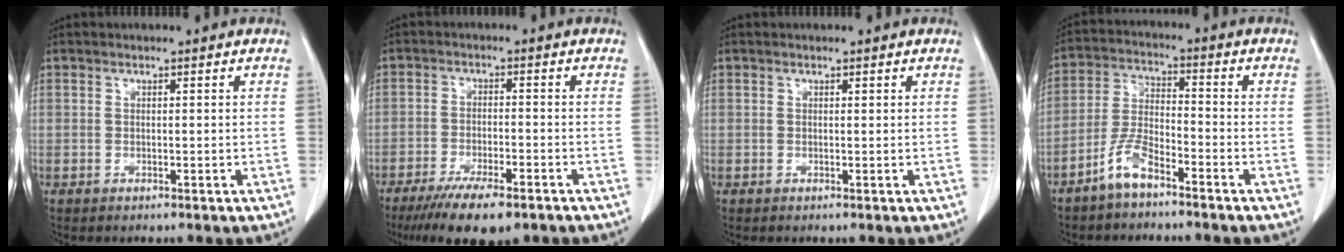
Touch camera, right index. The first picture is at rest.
{"total": 9.7, "force": [-6.9, 2.4, 6.3], "torque": [-0.102, -0.017, -0.109]}
{"total": 0.0}
{"total": 6.2, "force": [-4.5, 1.6, 3.9], "torque": [-0.091, 0.000, -0.095]}